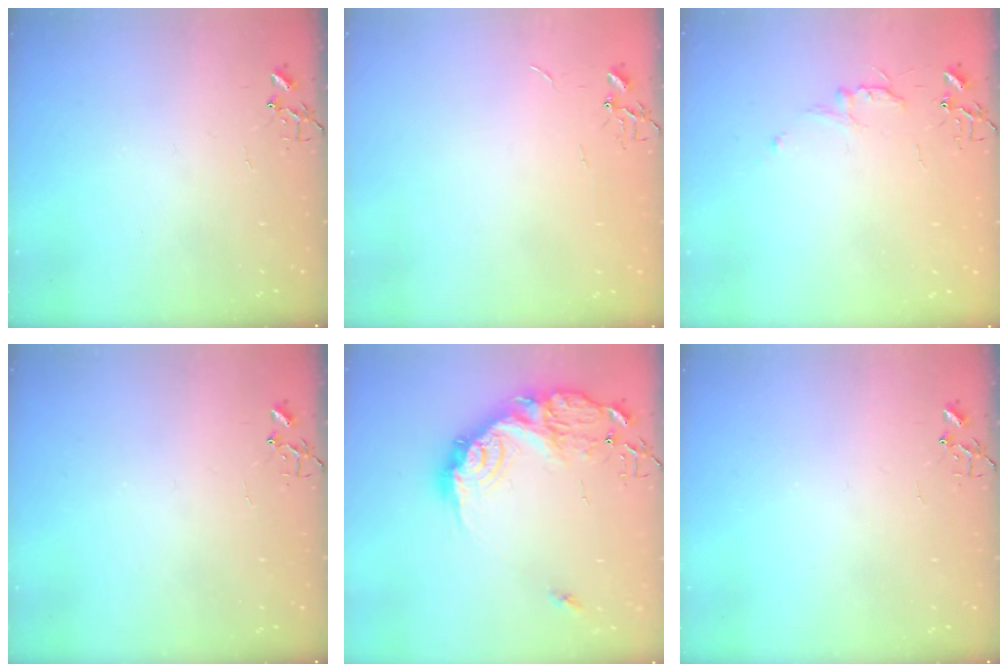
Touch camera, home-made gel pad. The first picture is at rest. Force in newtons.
{"total": 0.7, "press": 0.7, "slide": 0.1}
{"total": 6.0, "press": 6.0, "slide": 0.7}
{"total": 0.0}
{"total": 21.1, "press": 21.0, "slide": 1.7}
{"total": 0.0}